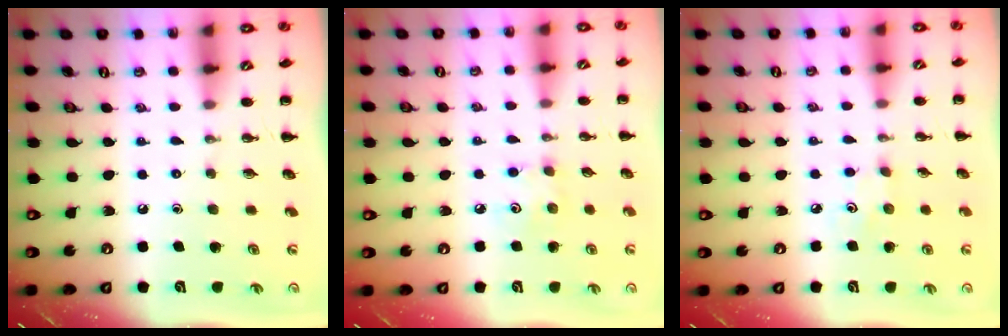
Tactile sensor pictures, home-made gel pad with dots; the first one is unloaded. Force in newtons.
{"total": 5.2, "press": 5.1, "slide": 1.1}
{"total": 2.4, "press": 2.3, "slide": 0.7}